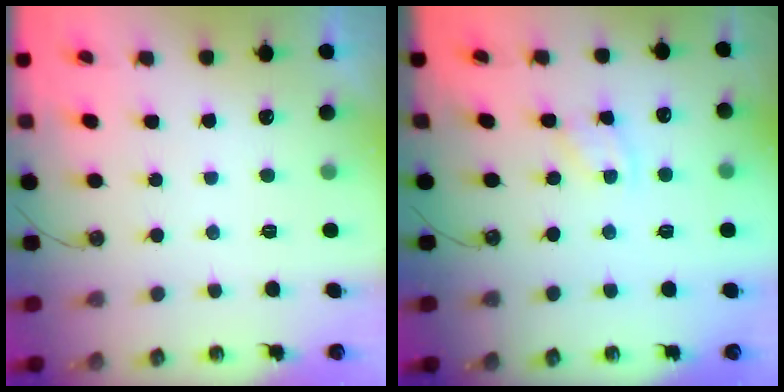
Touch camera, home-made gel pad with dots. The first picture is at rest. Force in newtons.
{"total": 2.8, "press": 2.8, "slide": 0.4}